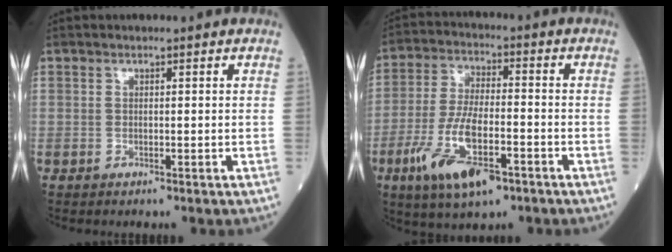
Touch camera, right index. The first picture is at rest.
{"total": 12.4, "force": [-5.8, 3.8, 10.3], "torque": [-0.209, -0.014, -0.101]}